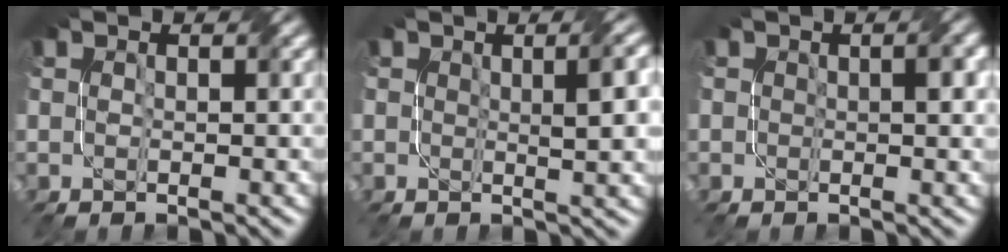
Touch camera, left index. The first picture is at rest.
{"total": 3.0, "force": [0.4, 0.7, 2.9], "torque": [-0.028, 0.009, 0.008]}
{"total": 1.2, "force": [-0.1, 0.5, 1.1], "torque": [-0.010, 0.004, 0.000]}